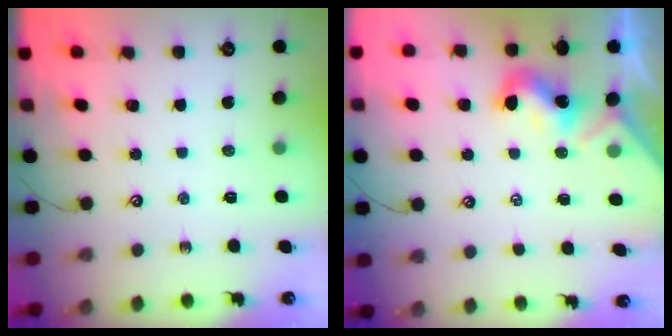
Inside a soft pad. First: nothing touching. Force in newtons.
{"total": 2.0, "press": 2.0, "slide": 0.4}